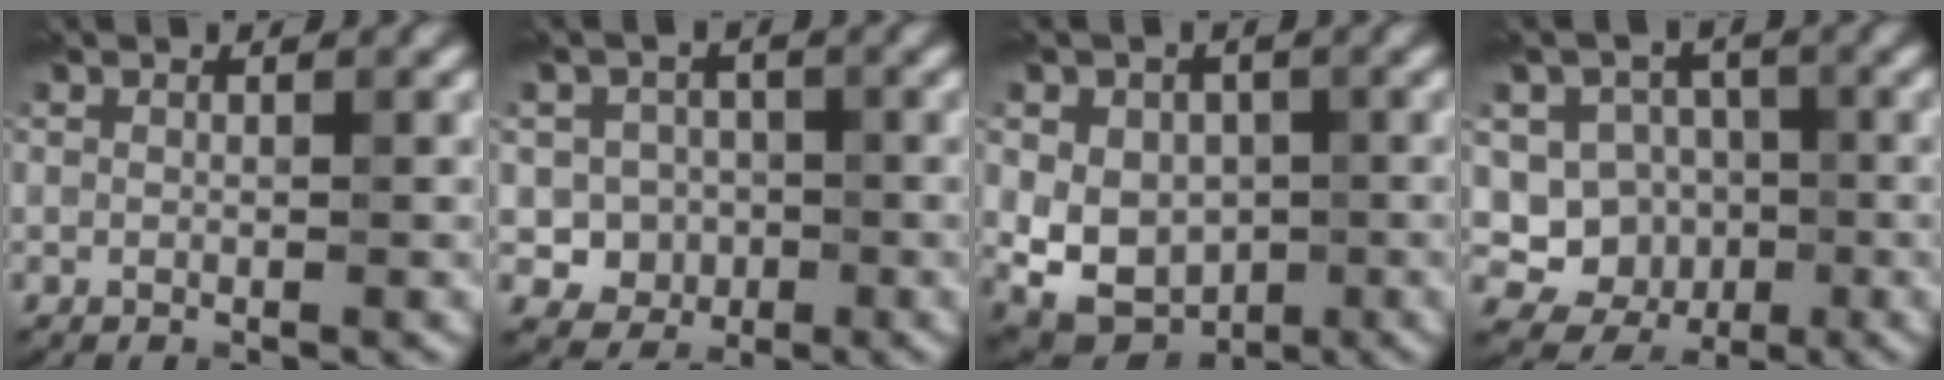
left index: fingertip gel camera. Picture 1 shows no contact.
{"total": 3.3, "force": [-0.6, 3.1, 1.0], "torque": [0.000, 0.000, -0.021]}
{"total": 6.3, "force": [-0.2, 5.1, 3.8], "torque": [-0.060, -0.008, -0.001]}
{"total": 5.8, "force": [-0.9, 5.4, 2.0], "torque": [-0.004, -0.005, -0.033]}